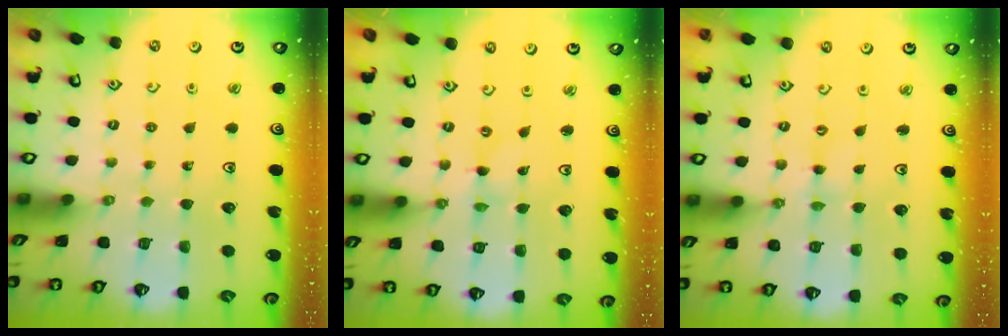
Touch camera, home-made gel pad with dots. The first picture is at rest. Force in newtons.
{"total": 0.0}
{"total": 2.1, "press": 2.1, "slide": 0.3}